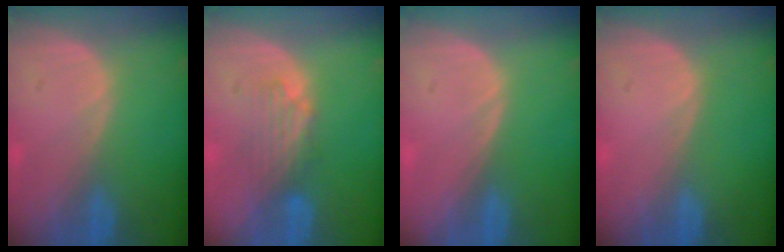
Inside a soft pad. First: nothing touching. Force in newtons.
{"total": 4.4, "press": 3.8, "slide": 2.2}
{"total": 0.0}
{"total": 0.0}